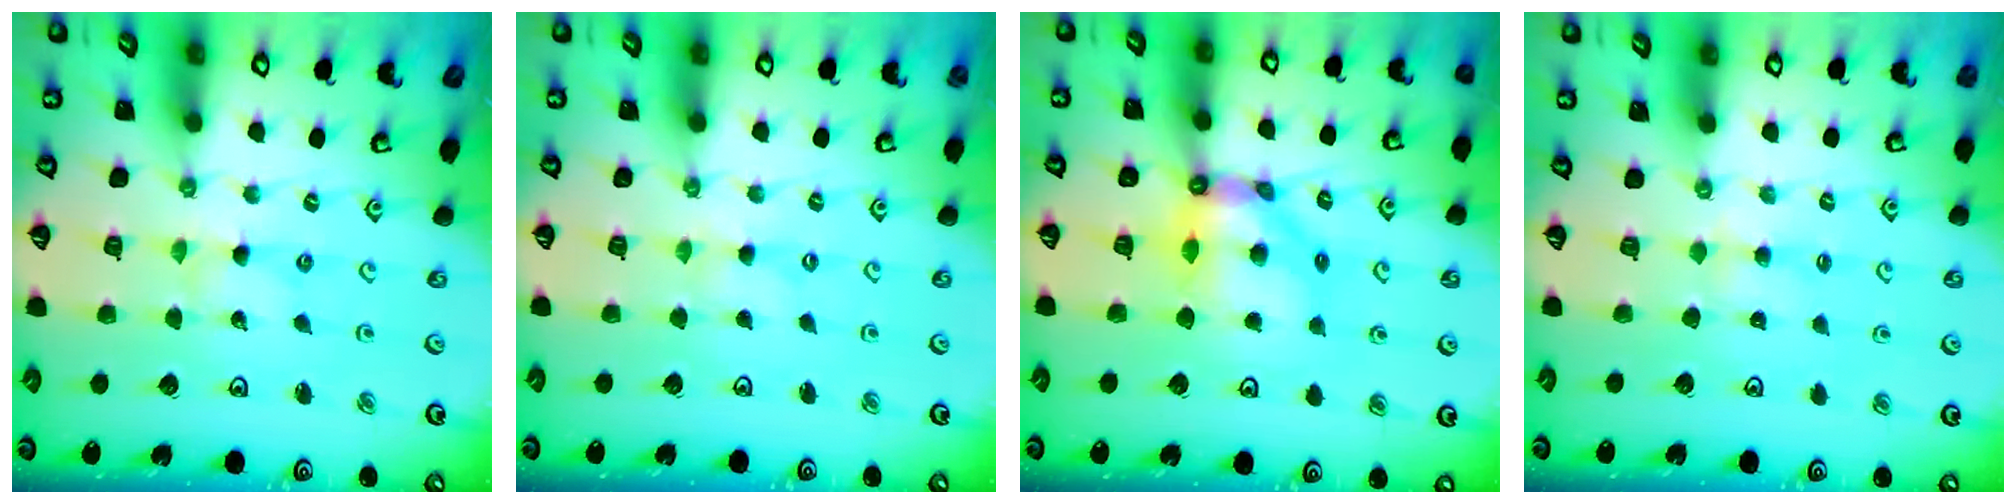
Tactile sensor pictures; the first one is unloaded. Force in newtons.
{"total": 0.0}
{"total": 9.9, "press": 9.8, "slide": 1.0}
{"total": 2.0, "press": 2.0, "slide": 0.3}